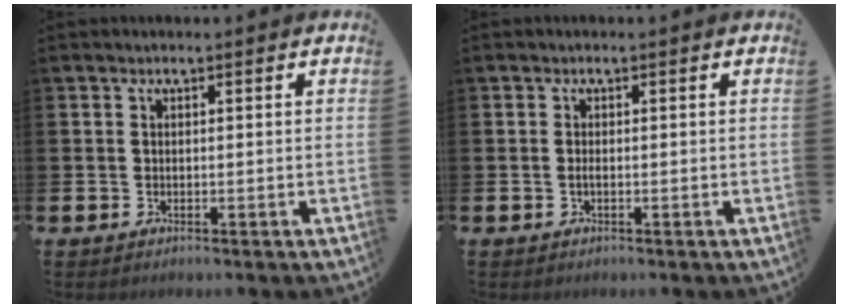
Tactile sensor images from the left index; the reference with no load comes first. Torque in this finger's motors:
{"motor_torque": [-0.02, 0.06, 0.00, 0.00]}